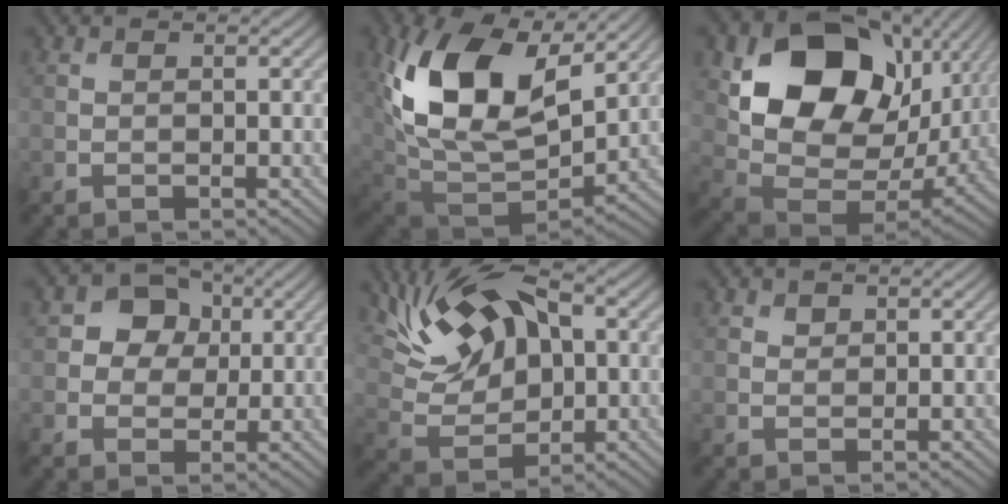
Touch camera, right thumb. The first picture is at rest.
{"total": 16.4, "force": [6.1, 9.7, 11.8], "torque": [-0.250, 0.003, 0.123]}
{"total": 18.0, "force": [5.7, 12.7, 11.4], "torque": [-0.226, -0.013, 0.127]}
{"total": 5.3, "force": [1.2, 4.6, 2.4], "torque": [-0.054, 0.010, 0.002]}
{"total": 11.4, "force": [4.2, 6.3, 8.5], "torque": [-0.180, 0.015, 0.073]}
{"total": 0.8, "force": [0.6, 0.5, 0.2], "torque": [-0.004, -0.004, 0.011]}